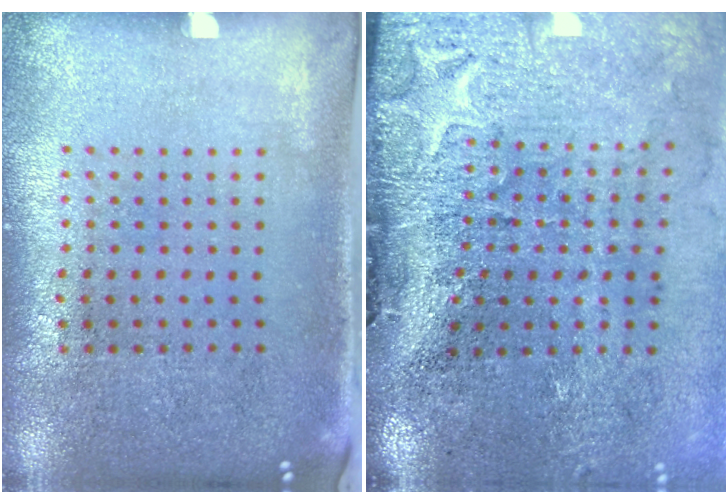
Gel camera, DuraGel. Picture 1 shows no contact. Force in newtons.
{"total": 5.0, "press": 3.9, "slide": 3.1}